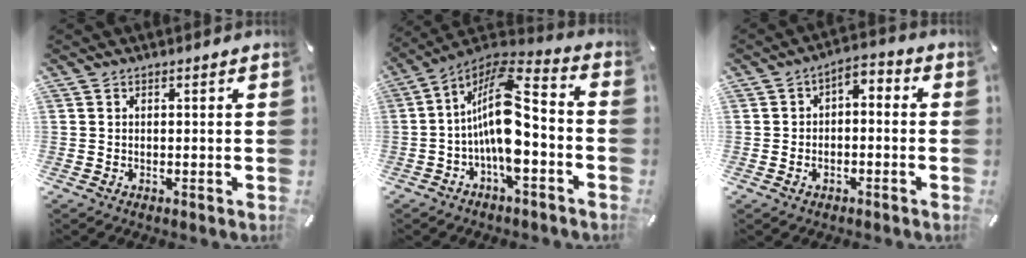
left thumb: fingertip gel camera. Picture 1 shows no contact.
{"total": 15.2, "force": [-2.5, 6.2, 13.6], "torque": [-0.278, -0.008, -0.044]}
{"total": 4.5, "force": [-2.2, 2.7, 2.9], "torque": [-0.041, 0.017, -0.045]}